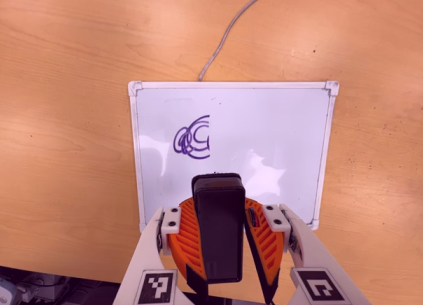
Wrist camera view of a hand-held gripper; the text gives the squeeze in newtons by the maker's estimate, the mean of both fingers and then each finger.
{"total": 11.7, "left": 11.3, "right": 12.2}